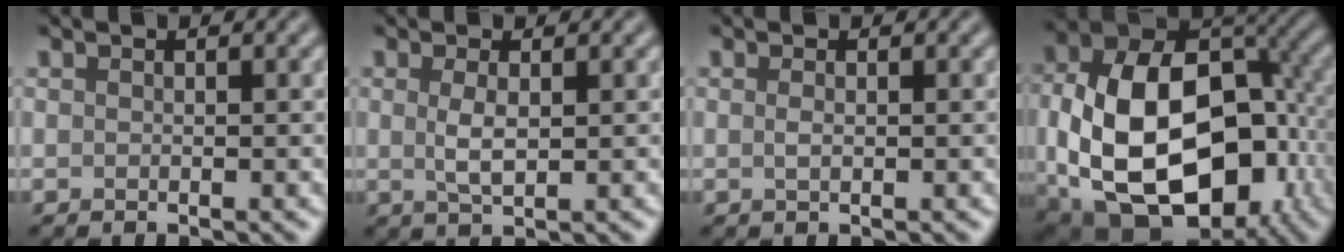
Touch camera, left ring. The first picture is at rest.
{"total": 2.0, "force": [0.3, 0.7, 1.9], "torque": [-0.043, 0.000, 0.007]}
{"total": 0.7, "force": [0.1, 0.2, 0.6], "torque": [-0.016, 0.000, 0.001]}
{"total": 17.9, "force": [-3.3, 11.9, 13.0], "torque": [-0.233, -0.029, -0.034]}